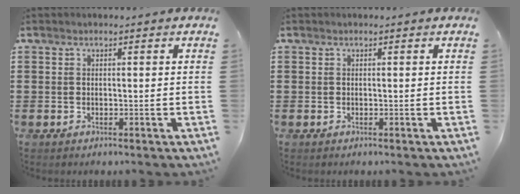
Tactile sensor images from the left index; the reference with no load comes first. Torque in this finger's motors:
{"motor_torque": [-0.01, 0.00, 0.00, 0.00]}